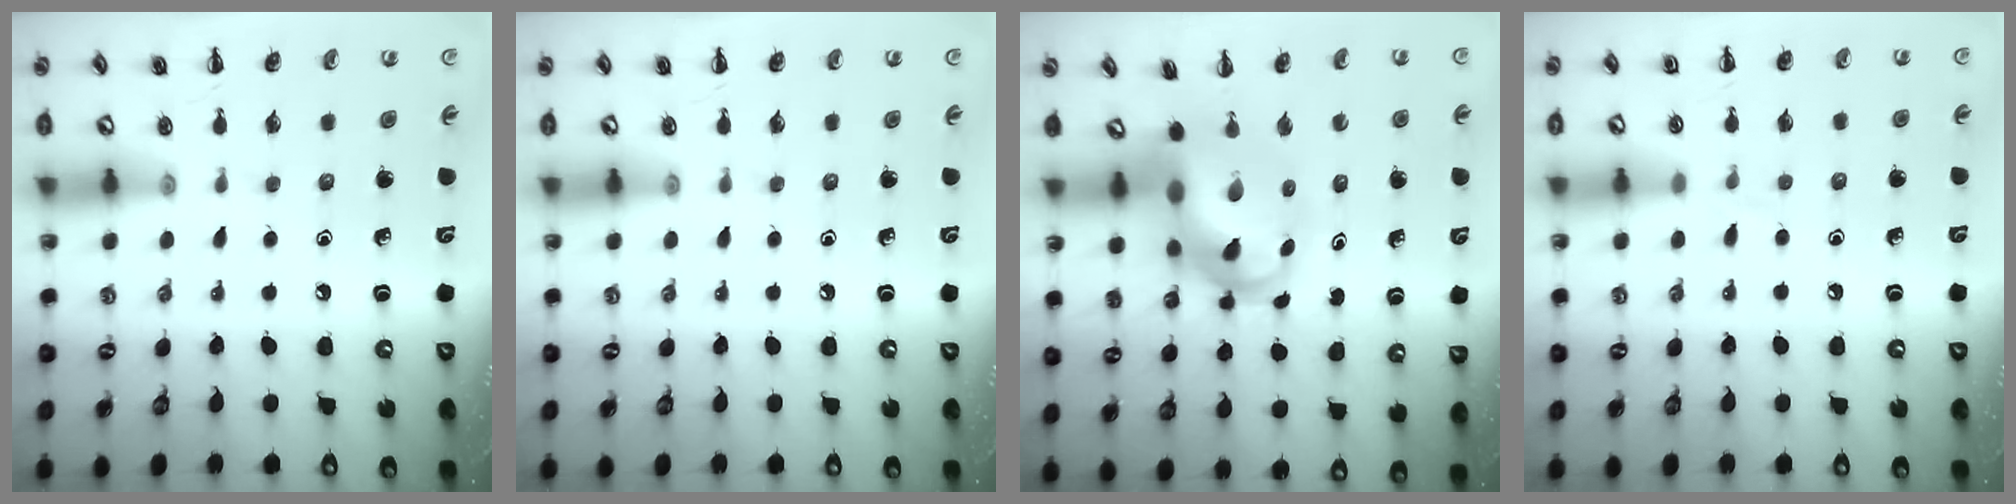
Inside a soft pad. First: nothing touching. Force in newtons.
{"total": 0.0}
{"total": 7.3, "press": 7.0, "slide": 2.2}
{"total": 2.7, "press": 2.5, "slide": 1.0}